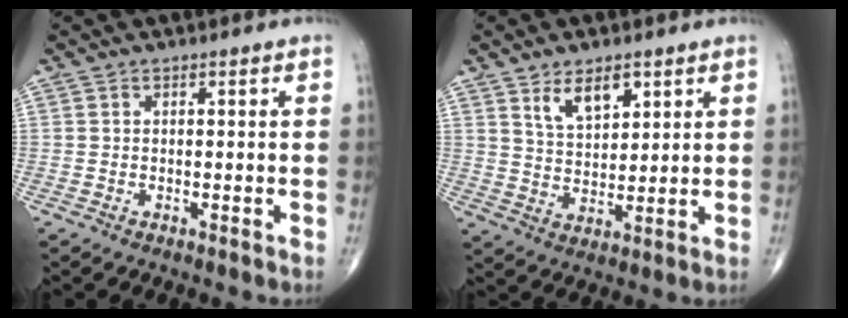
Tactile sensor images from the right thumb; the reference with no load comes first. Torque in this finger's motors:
{"motor_torque": [-0.12, 0.48, 0.09, 0.08, 0.20]}